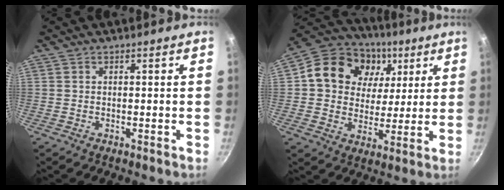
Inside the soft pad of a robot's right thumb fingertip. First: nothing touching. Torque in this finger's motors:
{"motor_torque": [0.02, 0.18, 0.20, -0.04, 0.19]}